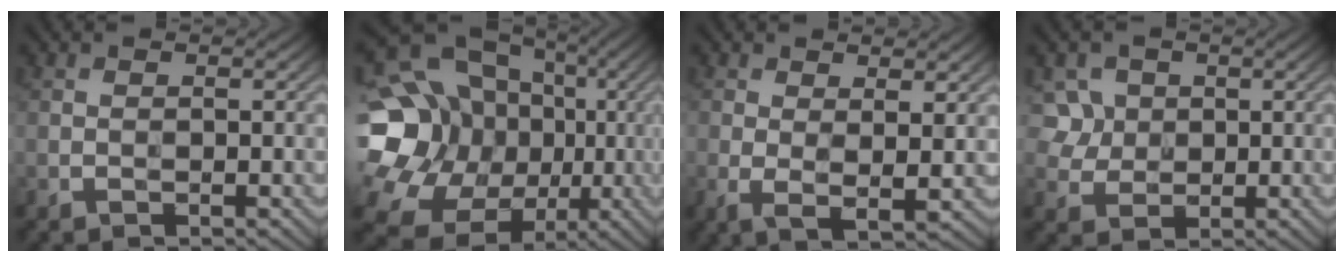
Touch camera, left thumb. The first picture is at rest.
{"total": 24.7, "force": [-2.3, 22.4, 10.3], "torque": [-0.253, 0.006, -0.051]}
{"total": 4.5, "force": [1.0, 1.6, 4.1], "torque": [-0.089, -0.014, 0.018]}
{"total": 4.7, "force": [1.5, 4.1, 1.7], "torque": [-0.062, -0.012, 0.038]}